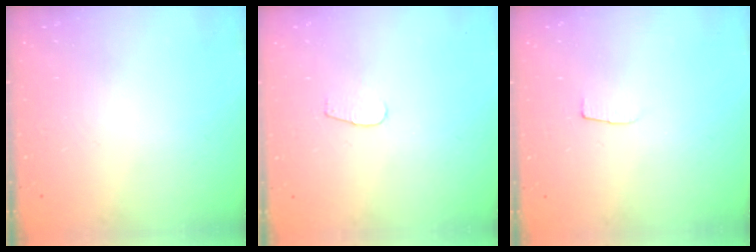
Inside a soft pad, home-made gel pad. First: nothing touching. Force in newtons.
{"total": 2.8, "press": 2.8, "slide": 0.2}
{"total": 3.7, "press": 3.7, "slide": 0.3}